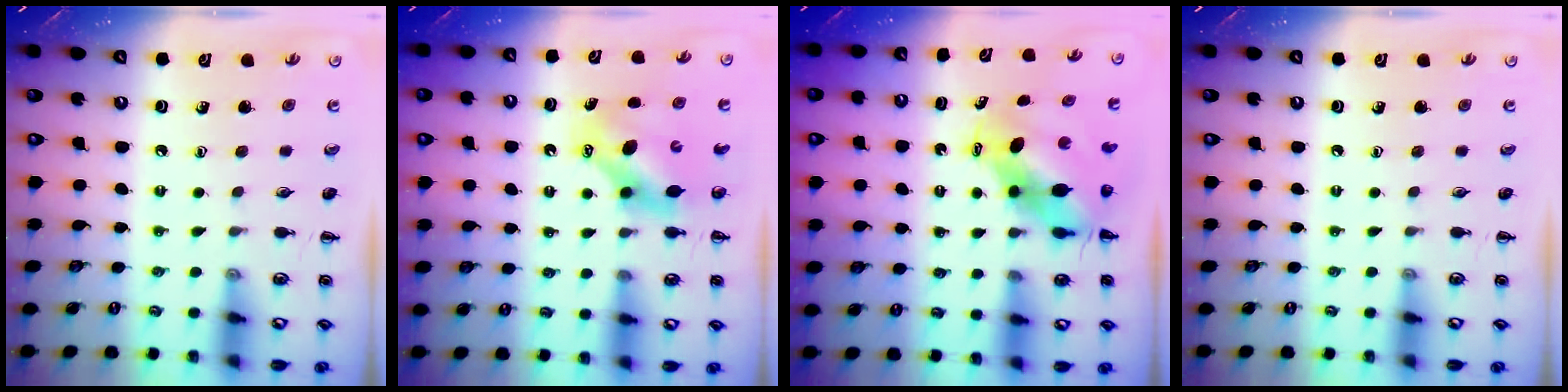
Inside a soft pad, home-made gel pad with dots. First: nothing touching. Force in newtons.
{"total": 7.2, "press": 7.0, "slide": 1.6}
{"total": 7.9, "press": 7.7, "slide": 1.7}
{"total": 0.0}